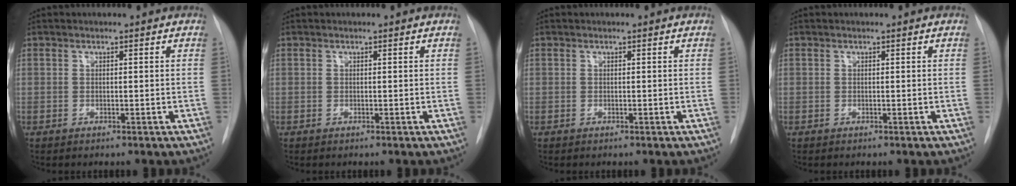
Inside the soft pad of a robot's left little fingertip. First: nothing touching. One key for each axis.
{"total": 0.0}
{"total": 0.0}
{"total": 0.0}